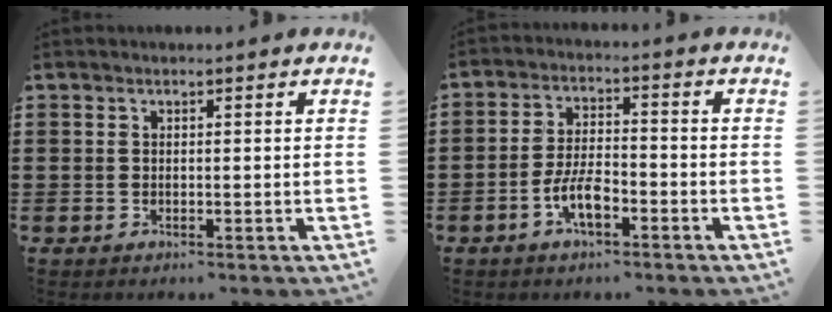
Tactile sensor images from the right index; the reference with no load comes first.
{"total": 5.7, "force": [-2.8, 2.4, 4.4], "torque": [-0.108, 0.000, -0.059]}